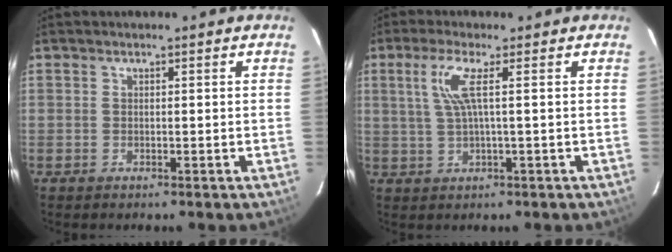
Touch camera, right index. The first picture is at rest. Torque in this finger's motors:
{"motor_torque": [0.51, 0.31, 0.16, 0.07]}